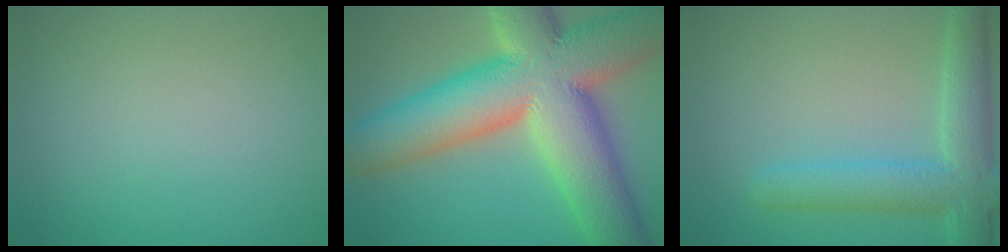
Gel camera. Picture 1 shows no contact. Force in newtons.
{"total": 16.9, "press": 16.8, "slide": 1.4}
{"total": 5.8, "press": 5.8, "slide": 0.5}